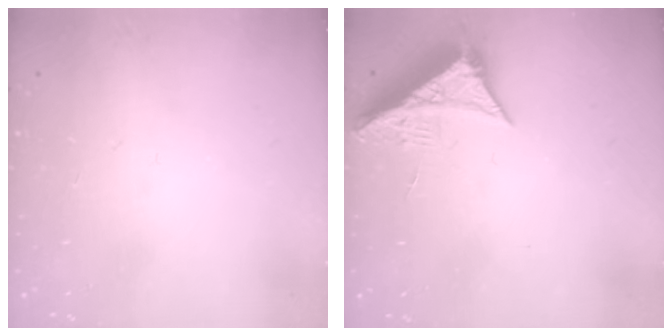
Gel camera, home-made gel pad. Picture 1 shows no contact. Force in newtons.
{"total": 8.4, "press": 8.4, "slide": 0.5}